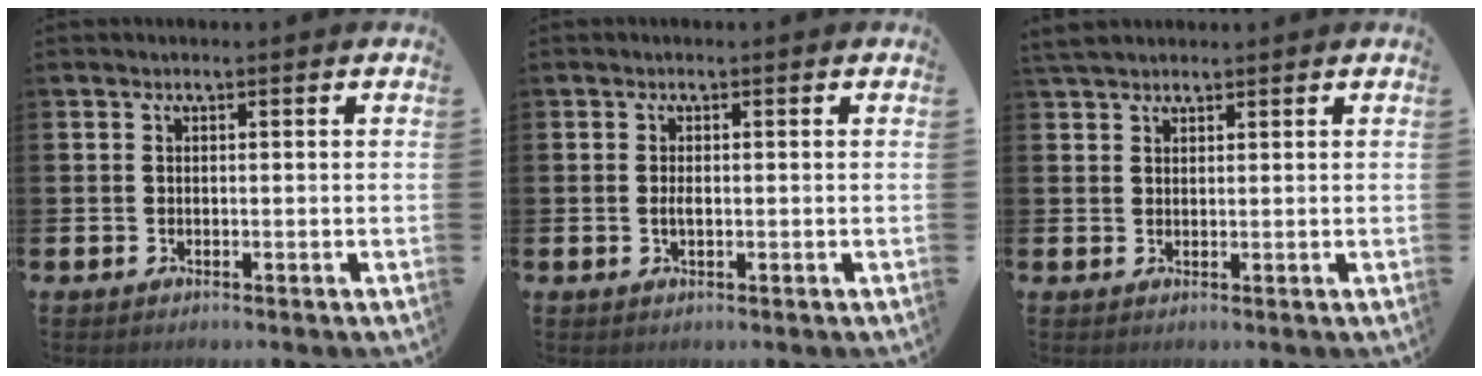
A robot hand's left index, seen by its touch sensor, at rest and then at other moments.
{"total": 1.1, "force": [-0.1, 0.5, 1.0], "torque": [-0.020, 0.003, -0.003]}
{"total": 2.7, "force": [2.4, 0.9, 0.8], "torque": [-0.012, -0.003, 0.045]}